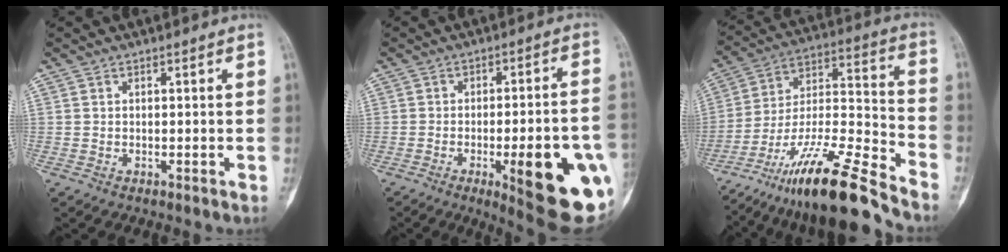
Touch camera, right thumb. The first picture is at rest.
{"total": 19.8, "force": [-6.2, 4.8, 18.2], "torque": [-0.188, 0.007, -0.065]}
{"total": 21.0, "force": [-16.3, 2.4, 13.1], "torque": [-0.256, 0.076, -0.293]}